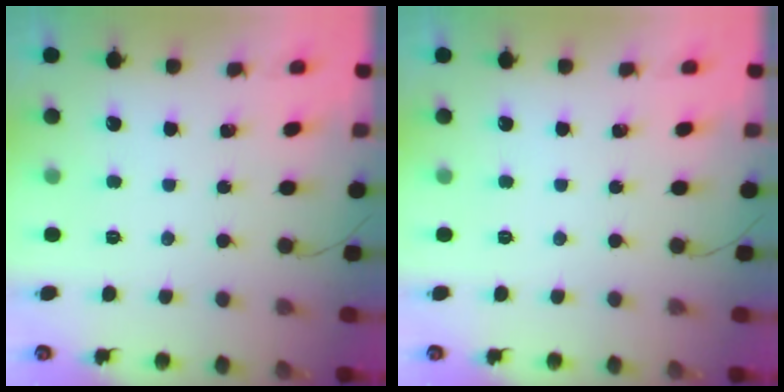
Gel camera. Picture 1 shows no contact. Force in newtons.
{"total": 0.0}